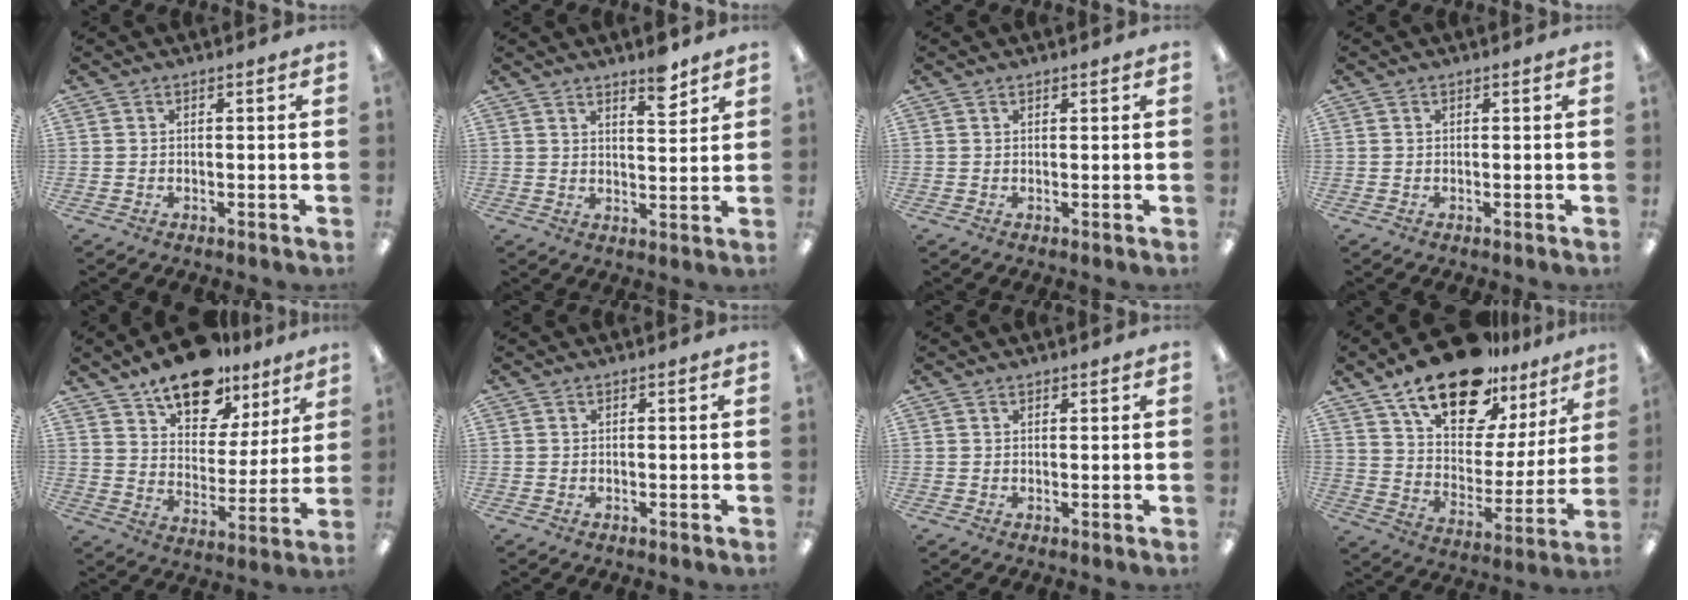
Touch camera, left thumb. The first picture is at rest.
{"total": 6.5, "force": [4.9, 2.1, 3.7], "torque": [-0.035, -0.032, 0.078]}
{"total": 0.6, "force": [0.5, 0.2, 0.0], "torque": [0.007, -0.003, 0.008]}
{"total": 0.0}
{"total": 16.2, "force": [12.4, 7.7, 7.0], "torque": [-0.109, -0.075, 0.219]}
{"total": 0.0}
{"total": 0.8, "force": [0.7, 0.4, 0.1], "torque": [-0.002, 0.000, 0.013]}
{"total": 20.2, "force": [15.4, 8.5, 10.0], "torque": [-0.172, -0.097, 0.269]}